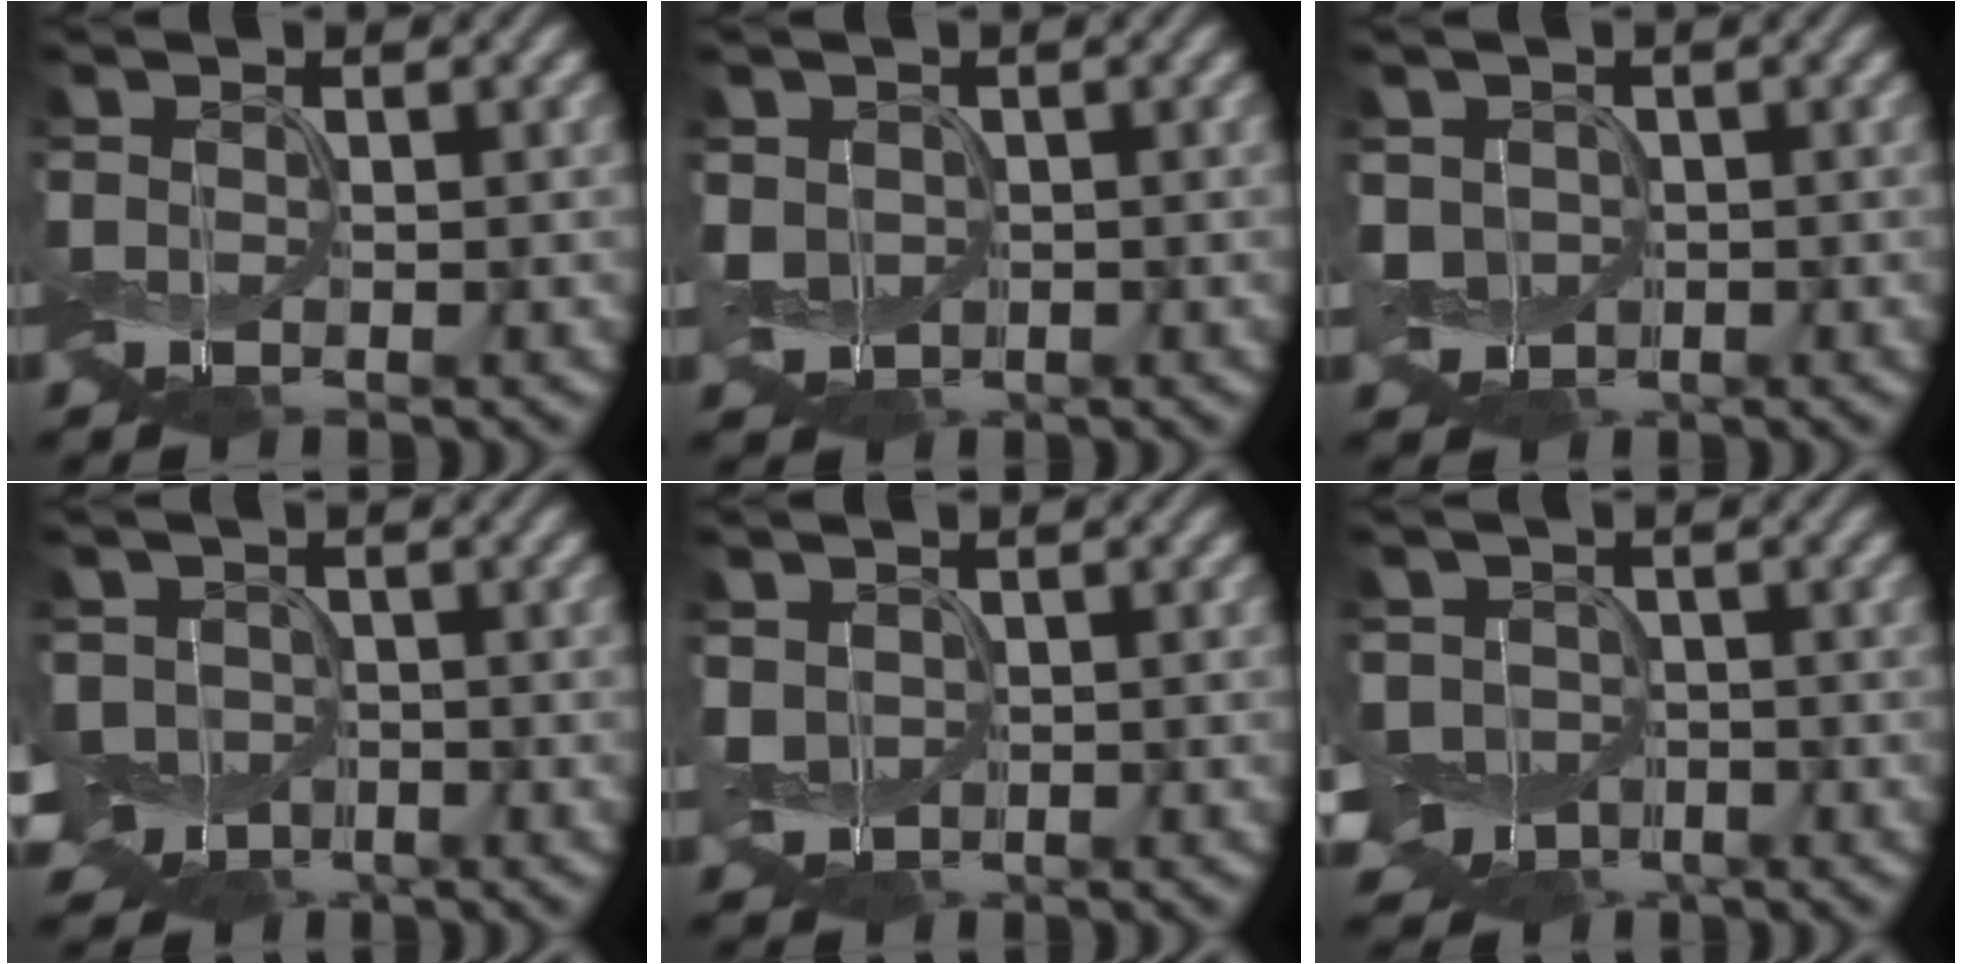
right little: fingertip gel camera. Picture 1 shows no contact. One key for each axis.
{"total": 2.6, "fx": -0.5, "fy": 2.2, "fz": 1.2, "tx": -0.034, "ty": 0.000, "tz": -0.011}
{"total": 2.9, "fx": -0.7, "fy": 2.5, "fz": 1.3, "tx": -0.034, "ty": 0.001, "tz": -0.015}
{"total": 4.7, "fx": -1.5, "fy": 3.7, "fz": 2.4, "tx": -0.048, "ty": -0.004, "tz": -0.038}
{"total": 2.3, "fx": -0.3, "fy": 1.9, "fz": 1.2, "tx": -0.034, "ty": 0.001, "tz": -0.007}
{"total": 4.5, "fx": -1.6, "fy": 3.7, "fz": 2.2, "tx": -0.039, "ty": -0.006, "tz": -0.039}